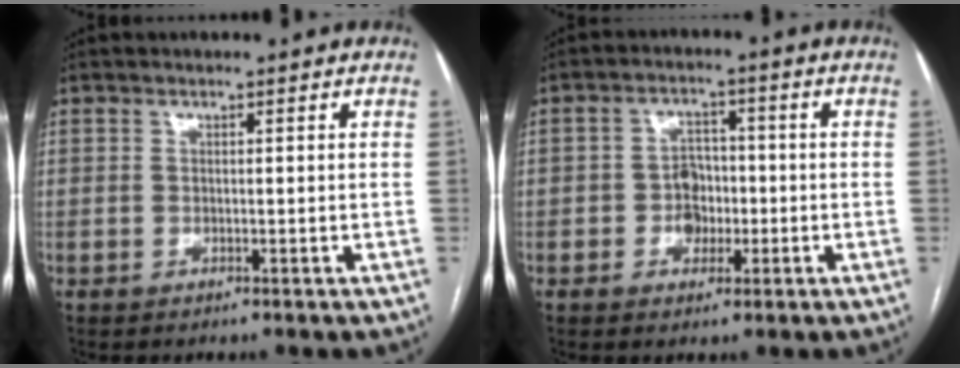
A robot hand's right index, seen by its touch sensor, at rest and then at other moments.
{"total": 4.5, "force": [-1.1, 3.5, 2.6], "torque": [-0.043, 0.012, -0.018]}